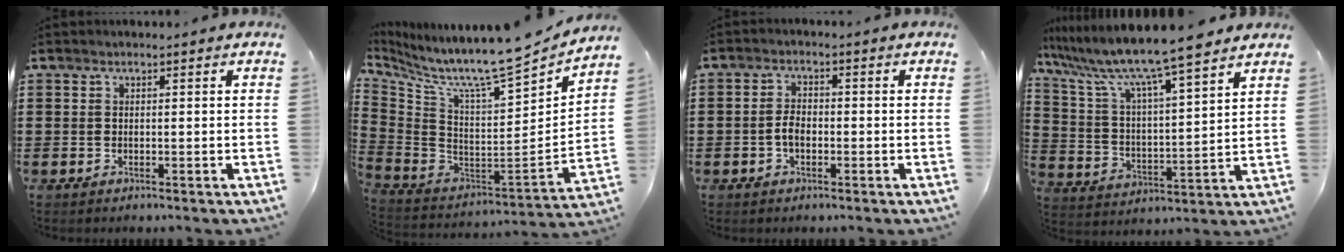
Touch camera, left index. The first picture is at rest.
{"total": 8.8, "force": [7.4, 0.3, 4.8], "torque": [-0.109, -0.081, 0.113]}
{"total": 2.7, "force": [-0.7, 1.4, 2.2], "torque": [-0.058, -0.001, -0.018]}
{"total": 9.7, "force": [8.4, -0.1, 4.9], "torque": [-0.130, -0.052, 0.135]}